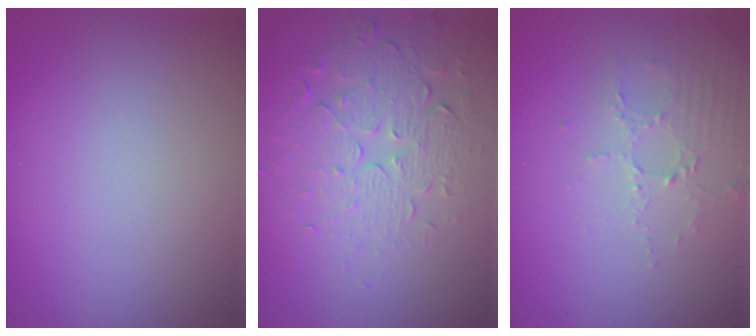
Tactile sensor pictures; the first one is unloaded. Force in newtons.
{"total": 5.3, "press": 3.7, "slide": 3.9}
{"total": 2.1, "press": 2.1, "slide": 0.4}